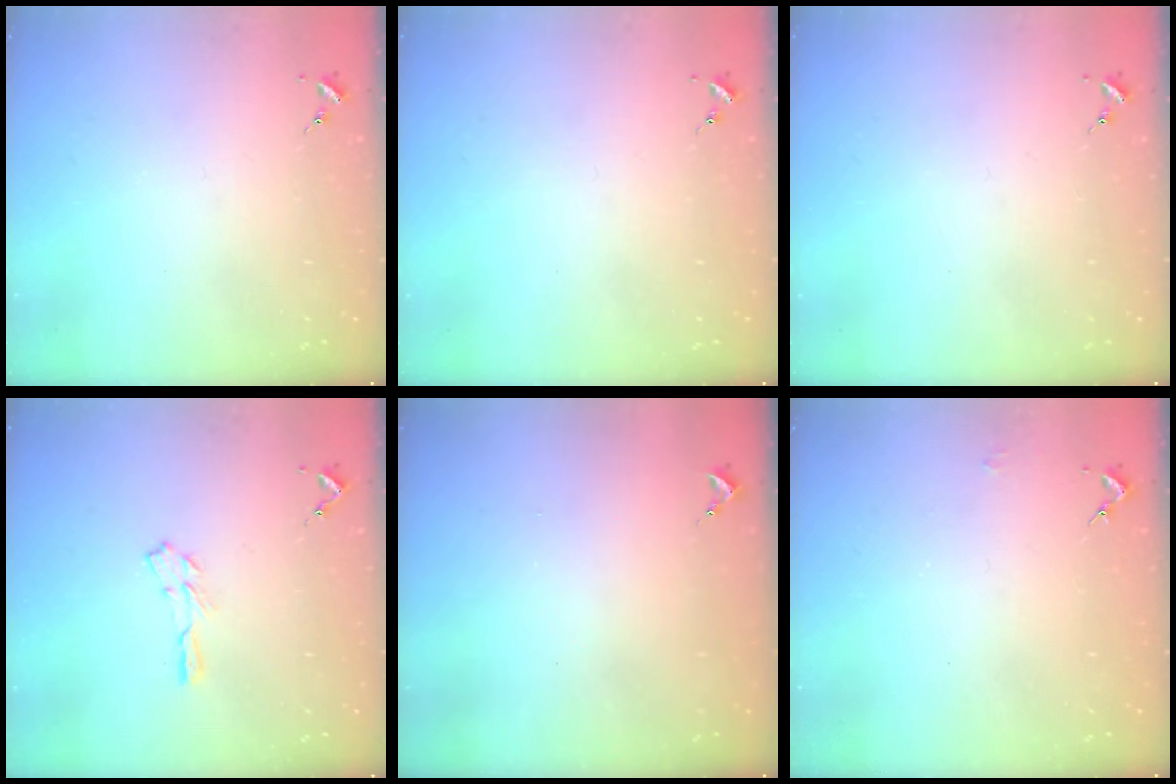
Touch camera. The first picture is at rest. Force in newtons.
{"total": 0.0}
{"total": 0.0}
{"total": 4.0, "press": 3.9, "slide": 0.4}
{"total": 0.7, "press": 0.7, "slide": 0.1}
{"total": 2.1, "press": 2.1, "slide": 0.3}